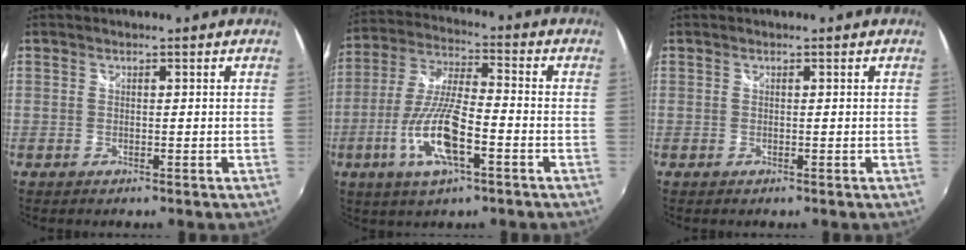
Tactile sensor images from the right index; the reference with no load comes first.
{"total": 13.3, "force": [-5.0, 3.6, 11.7], "torque": [-0.250, -0.008, -0.096]}
{"total": 0.0}